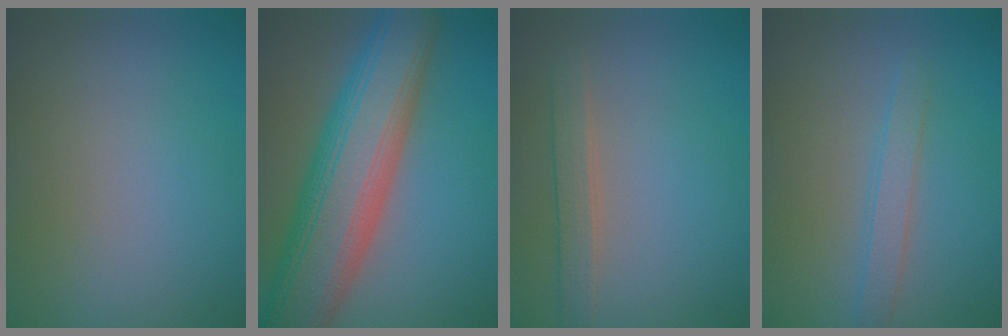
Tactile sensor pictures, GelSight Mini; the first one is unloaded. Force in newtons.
{"total": 12.0, "press": 11.9, "slide": 0.5}
{"total": 2.0, "press": 2.0, "slide": 0.2}
{"total": 1.9, "press": 1.9, "slide": 0.1}